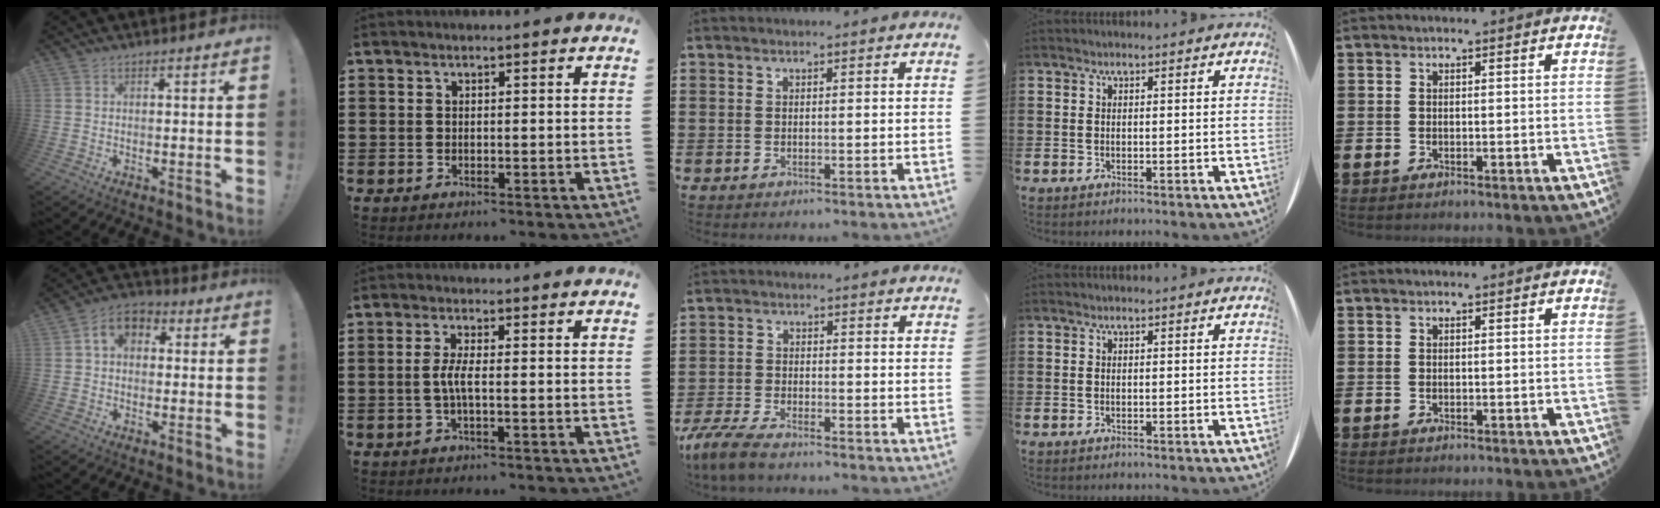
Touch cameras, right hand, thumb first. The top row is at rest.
{"thumb": {"total": 7.0, "force": [1.2, 5.1, 4.5], "torque": [-0.073, 0.010, 0.025]}, "index": {"total": 3.1, "force": [-0.5, 0.4, 3.0], "torque": [-0.078, -0.010, -0.019]}, "middle": {"total": 5.2, "force": [-4.5, 0.9, 2.3], "torque": [-0.072, -0.009, -0.097]}}